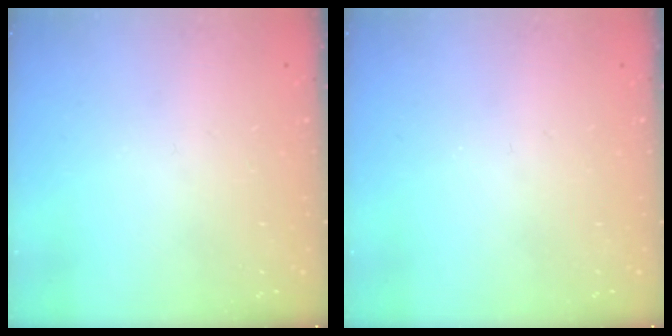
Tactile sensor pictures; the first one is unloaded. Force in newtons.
{"total": 0.0}